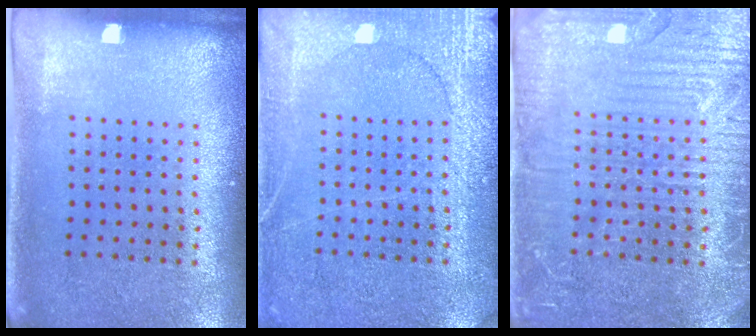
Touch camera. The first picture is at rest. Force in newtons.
{"total": 4.3, "press": 4.3, "slide": 0.6}
{"total": 4.1, "press": 4.0, "slide": 1.1}